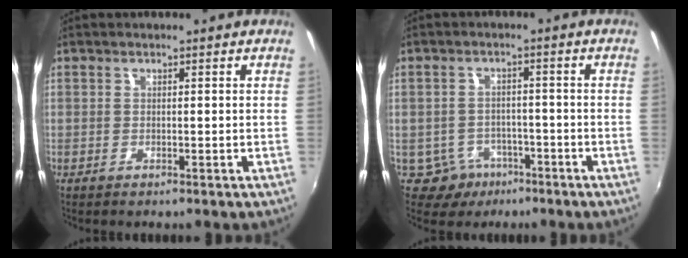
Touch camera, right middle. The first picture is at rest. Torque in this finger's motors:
{"motor_torque": [0.28, -0.31, -0.09, -0.02]}